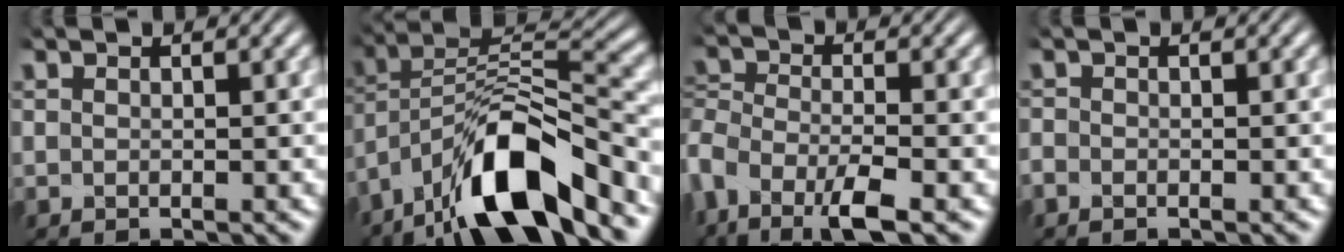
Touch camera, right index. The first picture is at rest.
{"total": 9.5, "force": [-3.0, 5.0, 7.5], "torque": [-0.126, -0.010, -0.047]}
{"total": 5.9, "force": [-2.1, 4.1, 3.7], "torque": [-0.102, -0.025, -0.033]}
{"total": 1.1, "force": [-0.9, 0.6, 0.1], "torque": [-0.008, -0.002, -0.019]}